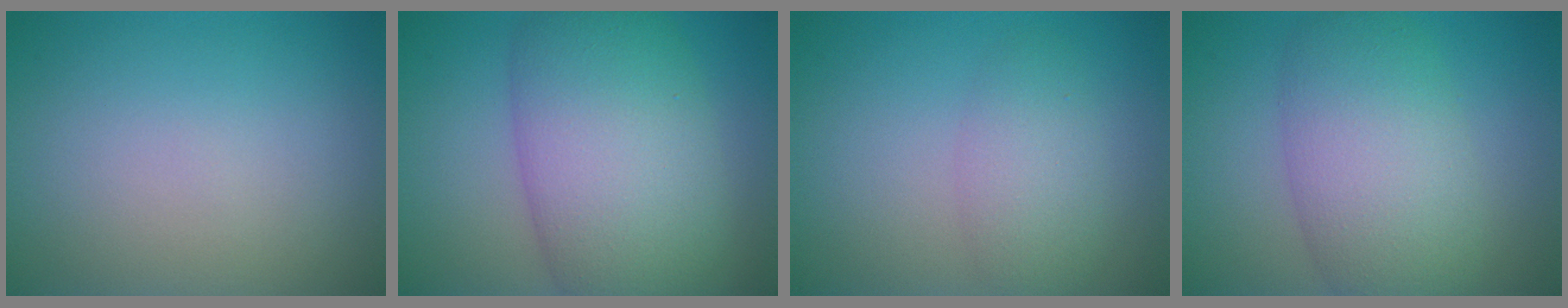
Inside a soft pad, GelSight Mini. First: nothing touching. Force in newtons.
{"total": 11.1, "press": 11.1, "slide": 0.3}
{"total": 2.9, "press": 2.9, "slide": 0.2}
{"total": 7.6, "press": 7.6, "slide": 0.2}